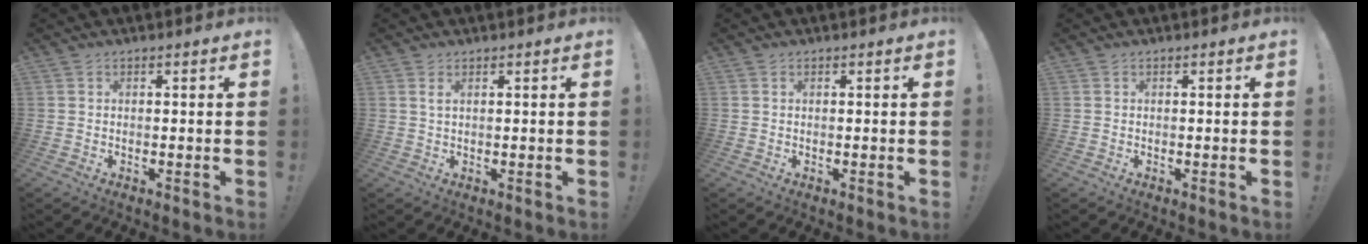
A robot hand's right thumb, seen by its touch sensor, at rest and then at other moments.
{"total": 1.4, "force": [0.5, 0.2, 1.3], "torque": [-0.022, 0.001, 0.008]}
{"total": 0.0}
{"total": 0.0}